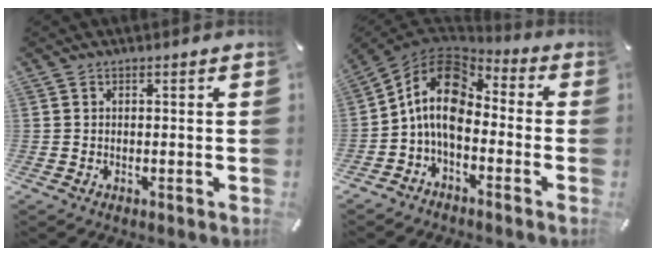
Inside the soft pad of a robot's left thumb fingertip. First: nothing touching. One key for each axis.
{"total": 12.9, "fx": -1.6, "fy": 8.5, "fz": 9.6, "tx": -0.191, "ty": 0.024, "tz": -0.034}